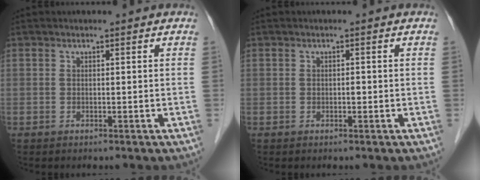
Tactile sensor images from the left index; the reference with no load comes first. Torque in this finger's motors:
{"motor_torque": [0.02, 0.09, -0.02, -0.01]}